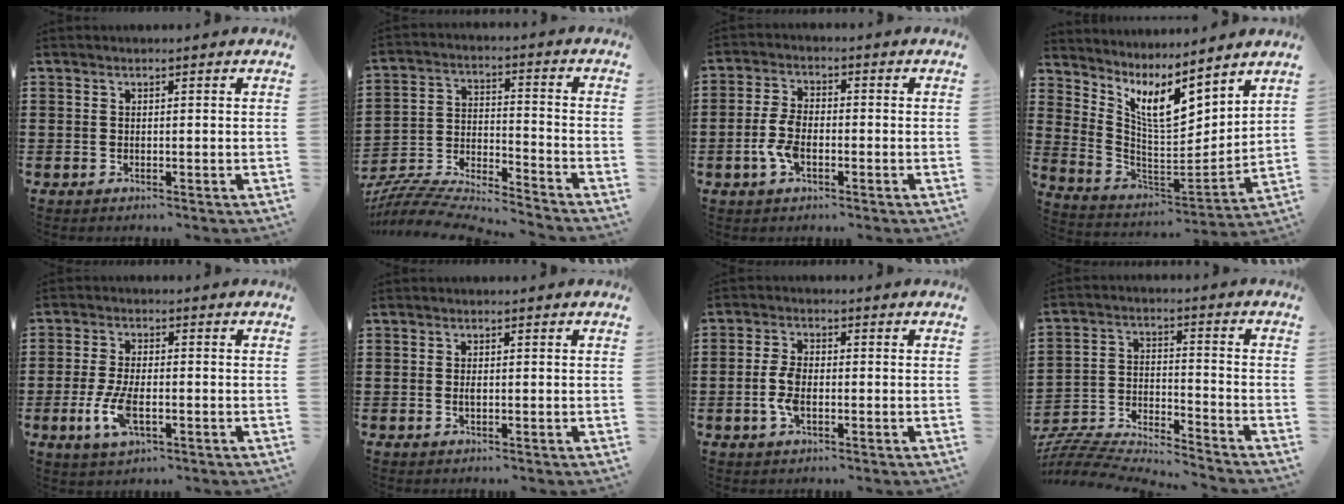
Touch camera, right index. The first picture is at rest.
{"total": 6.4, "force": [-6.2, 0.6, 1.4], "torque": [-0.044, -0.012, -0.129]}
{"total": 5.1, "force": [-1.6, 2.7, 4.0], "torque": [-0.096, -0.002, -0.035]}
{"total": 8.2, "force": [6.0, 2.4, 5.0], "torque": [-0.119, -0.039, 0.107]}
{"total": 6.4, "force": [-2.0, 2.8, 5.4], "torque": [-0.131, -0.010, -0.042]}
{"total": 1.1, "force": [-0.1, 0.4, 1.0], "torque": [-0.019, 0.000, -0.003]}
{"total": 4.3, "force": [-1.0, 2.2, 3.6], "torque": [-0.092, -0.006, -0.026]}
{"total": 6.1, "force": [-6.0, 0.2, 0.7], "torque": [-0.029, -0.008, -0.128]}